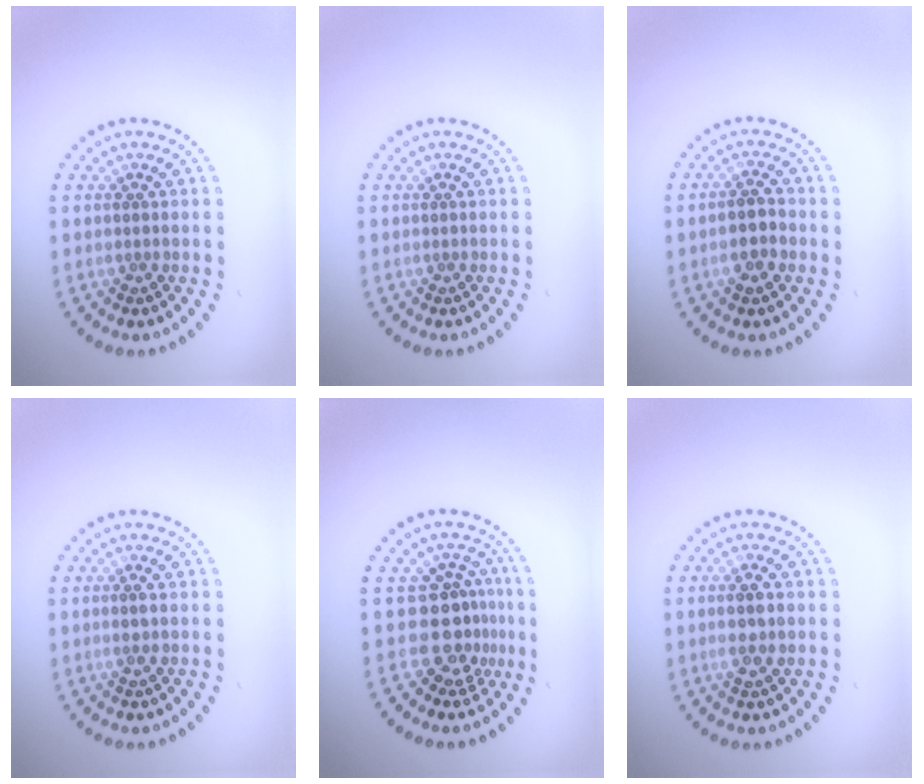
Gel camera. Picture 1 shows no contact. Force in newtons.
{"total": 0.0}
{"total": 2.5, "press": 2.5, "slide": 0.4}
{"total": 0.9, "press": 0.6, "slide": 0.6}
{"total": 3.5, "press": 2.6, "slide": 2.4}
{"total": 2.2, "press": 2.1, "slide": 0.7}